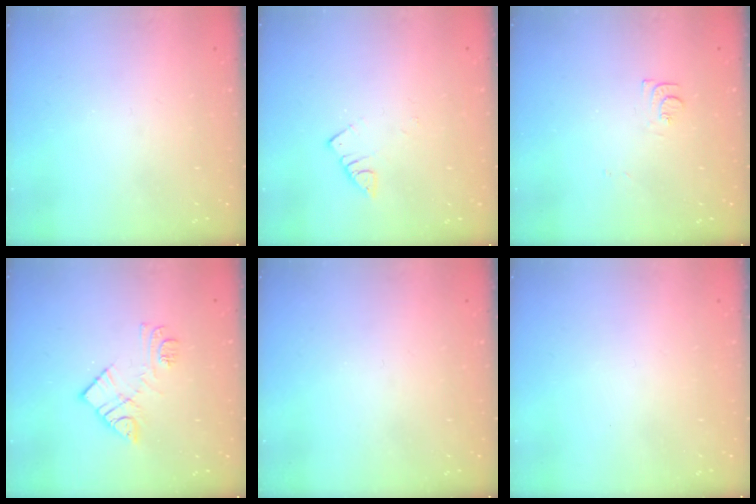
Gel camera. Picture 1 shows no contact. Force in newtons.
{"total": 2.4, "press": 2.4, "slide": 0.4}
{"total": 7.1, "press": 7.1, "slide": 0.7}
{"total": 11.2, "press": 11.2, "slide": 0.6}
{"total": 0.0}
{"total": 1.5, "press": 1.5, "slide": 0.1}